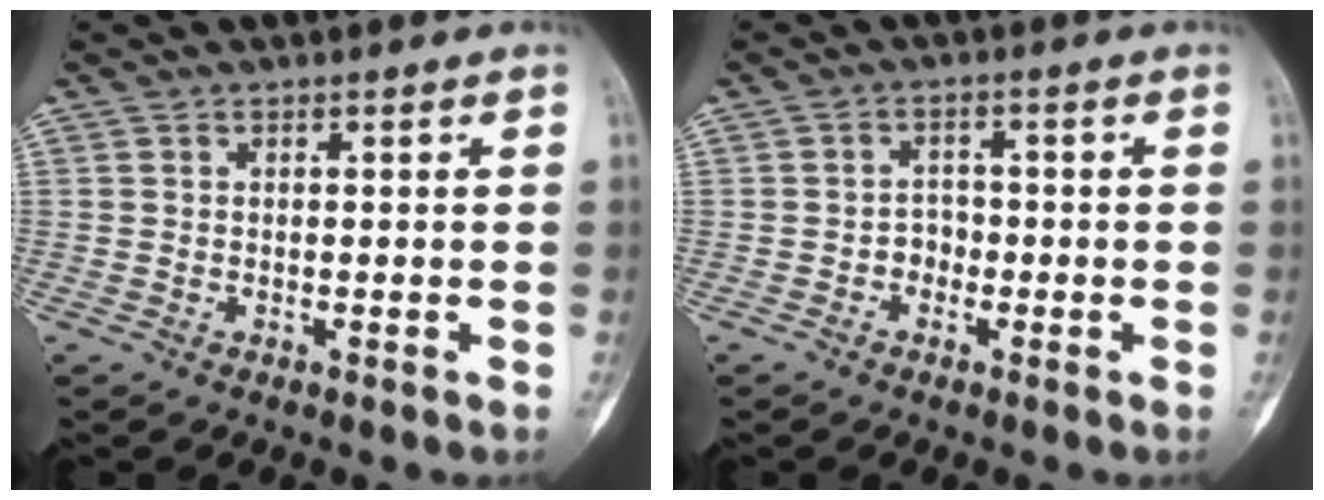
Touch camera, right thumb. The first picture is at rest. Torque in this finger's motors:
{"motor_torque": [0.48, 0.39, 0.18, -0.23, -0.03]}